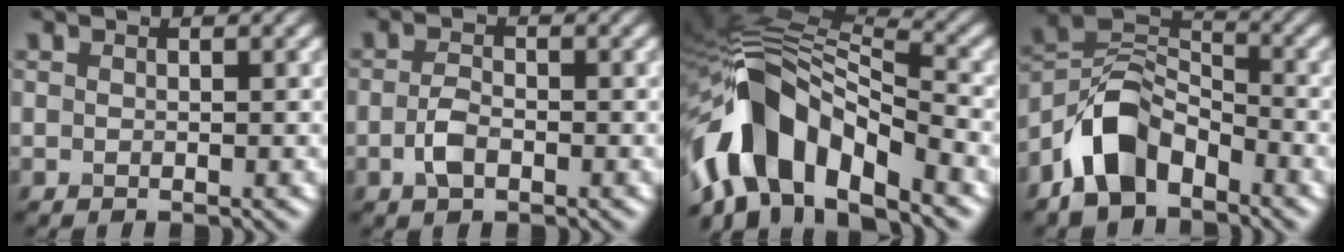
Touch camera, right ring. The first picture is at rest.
{"total": 2.2, "force": [-0.7, 1.2, 1.7], "torque": [-0.037, -0.001, -0.018]}
{"total": 11.7, "force": [-5.6, 6.0, 8.4], "torque": [-0.145, 0.018, -0.110]}
{"total": 6.8, "force": [-4.2, 3.9, 3.7], "torque": [-0.060, 0.007, -0.089]}